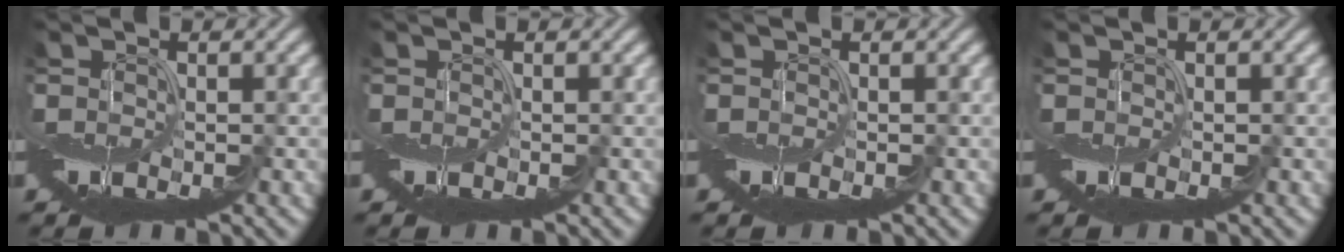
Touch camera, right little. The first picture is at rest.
{"total": 0.0}
{"total": 0.0}
{"total": 0.0}